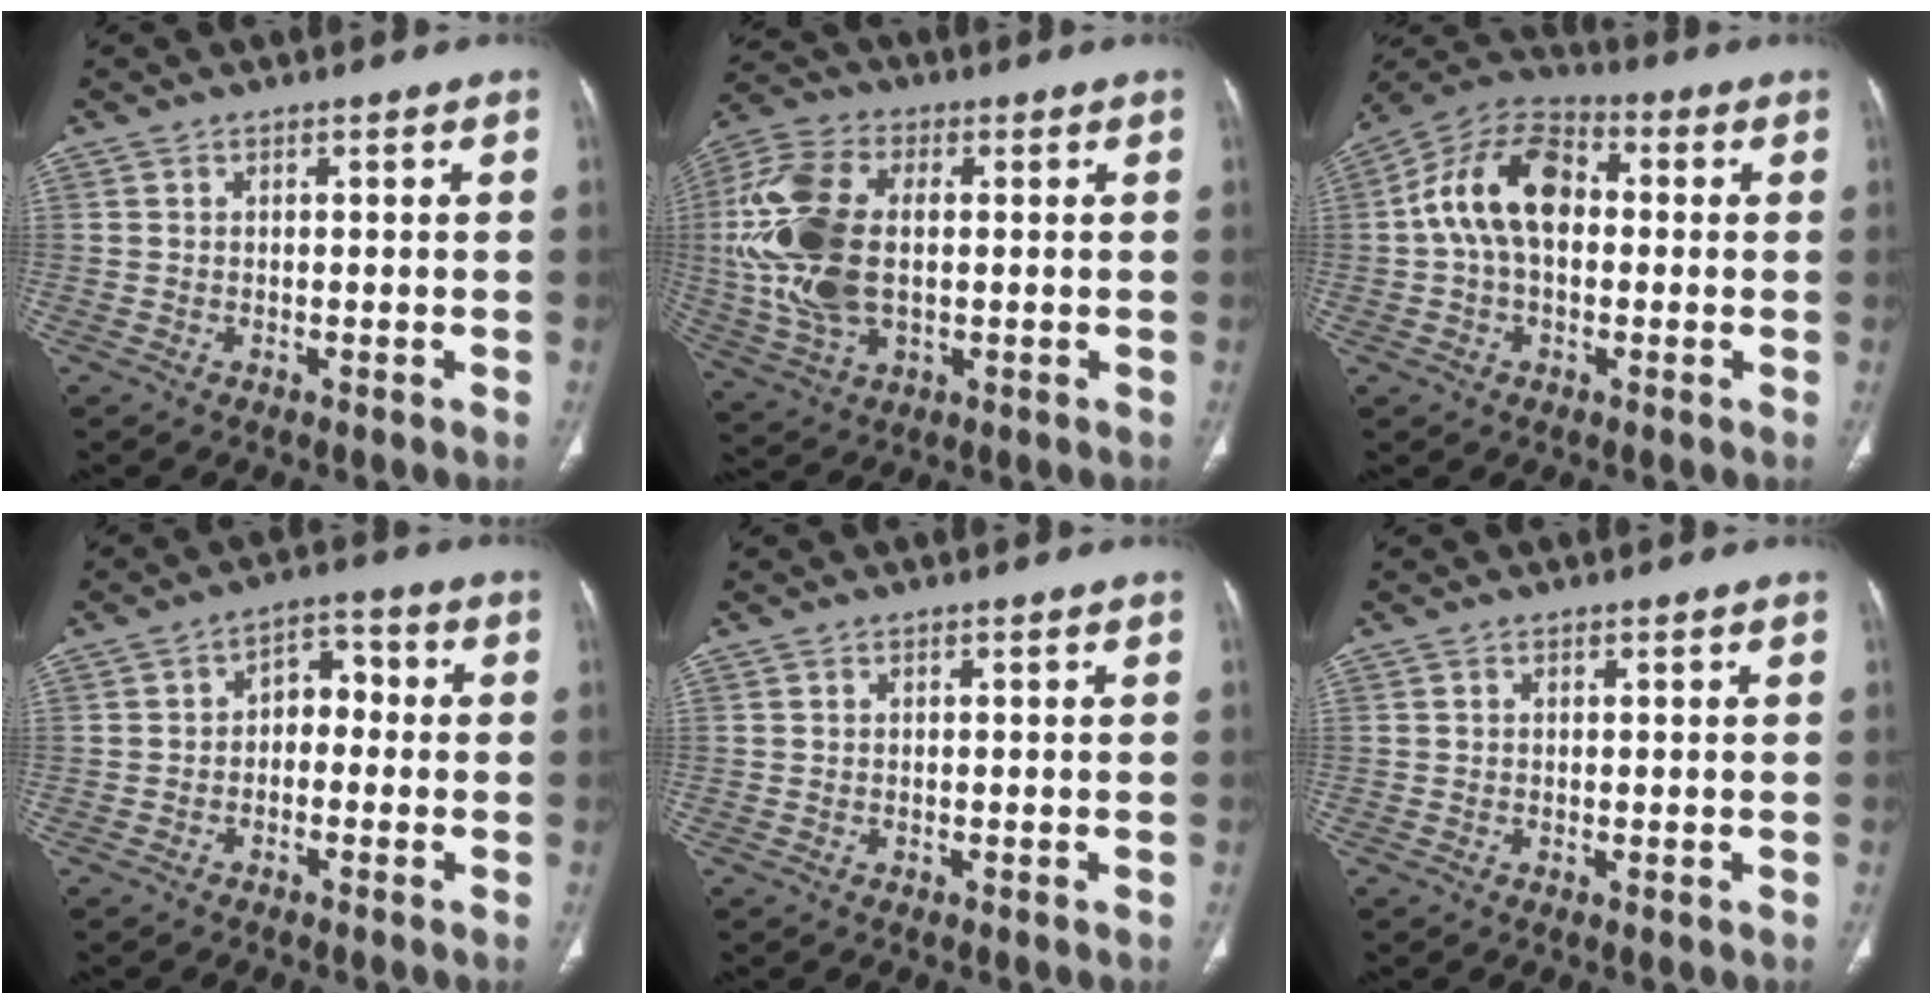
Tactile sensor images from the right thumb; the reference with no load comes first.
{"total": 18.2, "force": [0.9, 10.6, 14.7], "torque": [-0.332, 0.006, 0.020]}
{"total": 14.1, "force": [0.9, 9.1, 10.8], "torque": [-0.188, 0.033, 0.003]}
{"total": 5.5, "force": [-0.7, 3.9, 3.8], "torque": [-0.034, 0.029, -0.026]}
{"total": 0.0}
{"total": 0.0}